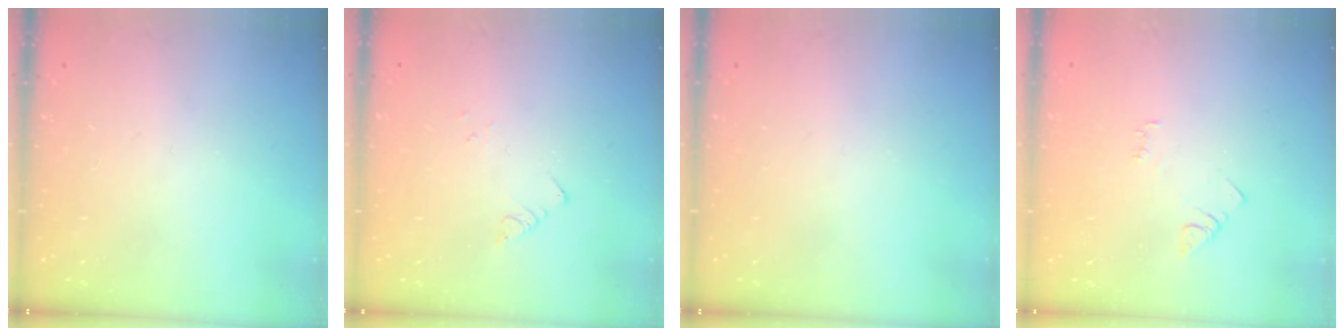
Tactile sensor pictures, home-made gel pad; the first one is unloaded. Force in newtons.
{"total": 1.3, "press": 1.2, "slide": 0.1}
{"total": 0.0}
{"total": 3.2, "press": 3.2, "slide": 0.4}